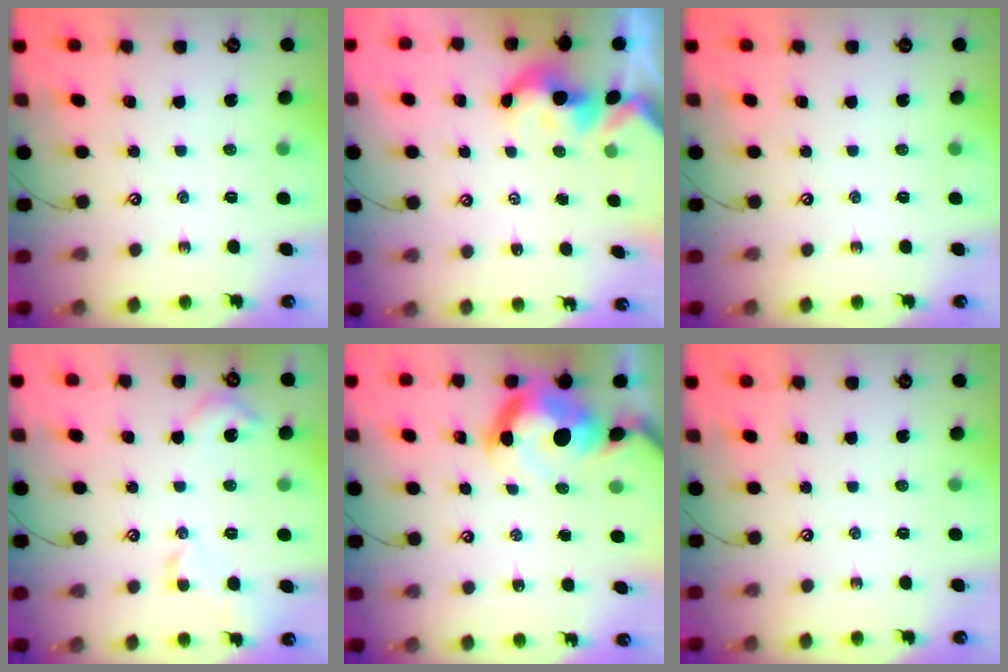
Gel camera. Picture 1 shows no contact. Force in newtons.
{"total": 2.9, "press": 2.8, "slide": 0.6}
{"total": 0.0}
{"total": 3.7, "press": 3.6, "slide": 0.9}
{"total": 12.2, "press": 12.2, "slide": 1.4}
{"total": 0.0}